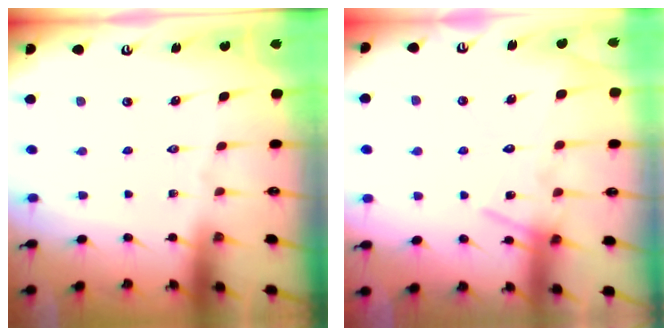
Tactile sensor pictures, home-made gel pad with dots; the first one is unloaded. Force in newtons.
{"total": 14.7, "press": 14.7, "slide": 1.0}